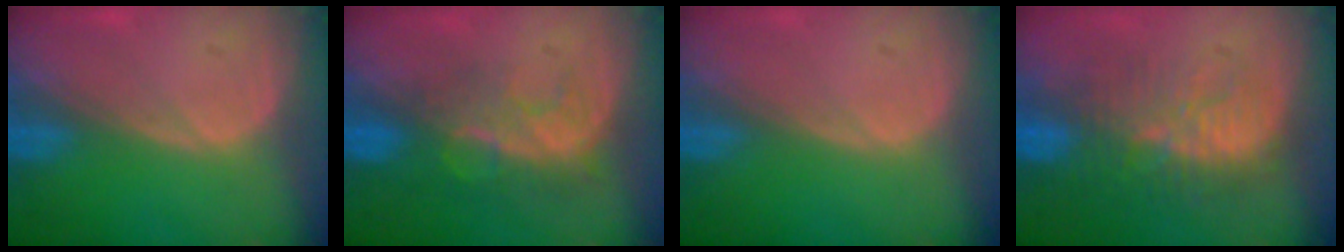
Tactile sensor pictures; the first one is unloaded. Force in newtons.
{"total": 8.1, "press": 7.1, "slide": 3.8}
{"total": 0.0}
{"total": 9.5, "press": 9.1, "slide": 2.6}